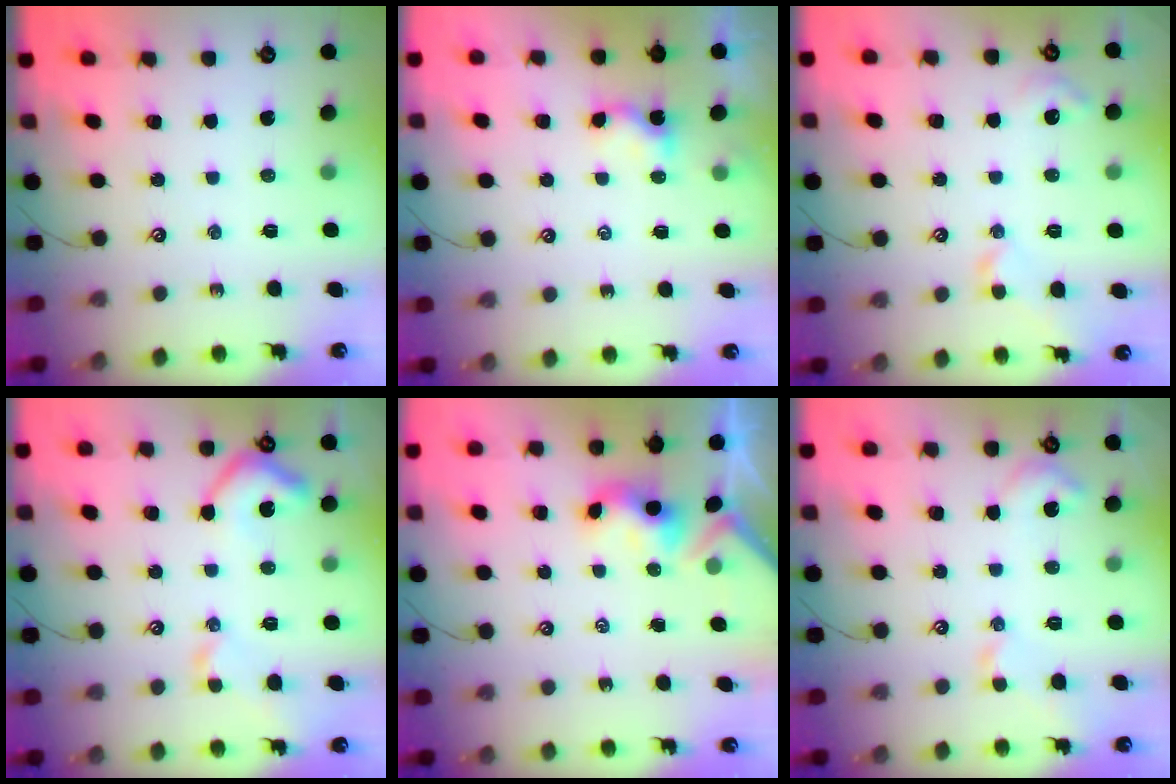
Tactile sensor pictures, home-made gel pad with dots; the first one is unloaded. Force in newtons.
{"total": 2.2, "press": 2.1, "slide": 0.5}
{"total": 2.6, "press": 2.6, "slide": 0.6}
{"total": 7.5, "press": 7.4, "slide": 1.2}
{"total": 3.4, "press": 3.4, "slide": 0.2}
{"total": 3.9, "press": 3.8, "slide": 0.9}